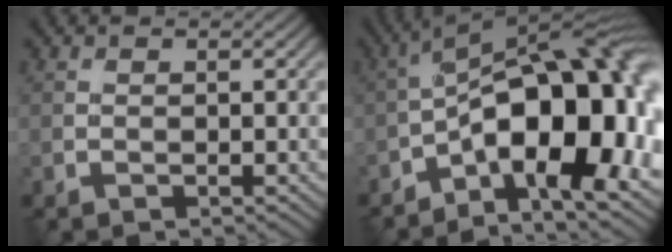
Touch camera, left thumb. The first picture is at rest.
{"total": 17.4, "force": [-5.2, 7.4, 14.9], "torque": [-0.218, 0.006, -0.091]}